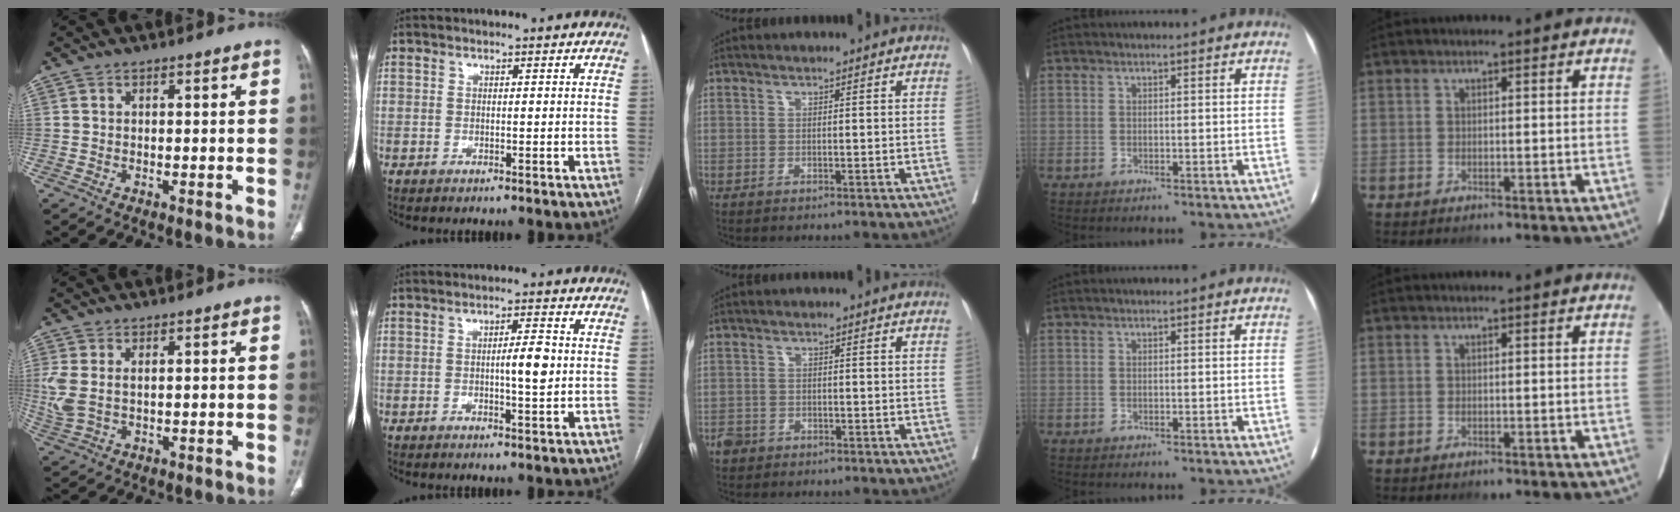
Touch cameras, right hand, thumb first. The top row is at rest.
{"thumb": {"total": 5.6, "force": [0.9, 3.2, 4.6], "torque": [-0.127, 0.006, 0.031]}, "index": {"total": 4.2, "force": [-0.1, 0.5, 4.2], "torque": [-0.064, 0.001, -0.002]}, "middle": {"total": 1.9, "force": [-1.4, 1.2, 0.1], "torque": [-0.008, 0.004, -0.026]}}